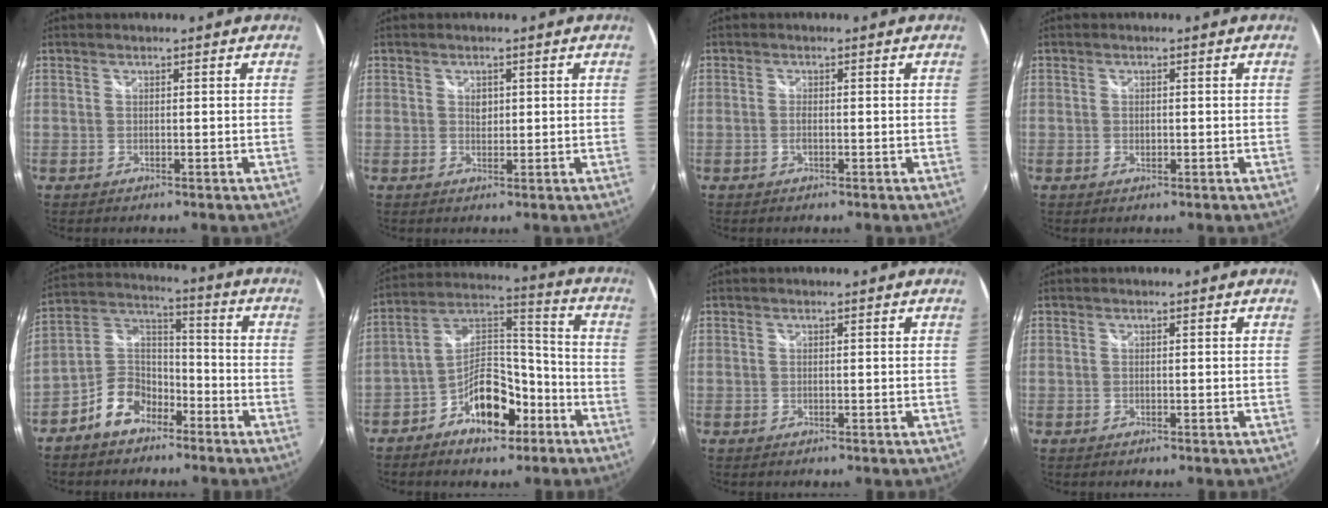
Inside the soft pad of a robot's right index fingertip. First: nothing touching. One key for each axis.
{"total": 1.6, "fx": 0.4, "fy": 1.3, "fz": 0.8, "tx": -0.009, "ty": 0.003, "tz": 0.007}
{"total": 1.3, "fx": -0.3, "fy": 0.3, "fz": 1.2, "tx": -0.025, "ty": -0.001, "tz": -0.007}
{"total": 1.0, "fx": -0.1, "fy": 0.8, "fz": 0.5, "tx": -0.010, "ty": -0.002, "tz": -0.002}
{"total": 9.6, "fx": -6.1, "fy": 6.0, "fz": 4.3, "tx": -0.096, "ty": 0.038, "tz": -0.111}
{"total": 12.4, "fx": -6.9, "fy": 6.1, "fz": 8.4, "tx": -0.147, "ty": 0.037, "tz": -0.107}
{"total": 0.0}
{"total": 0.0}